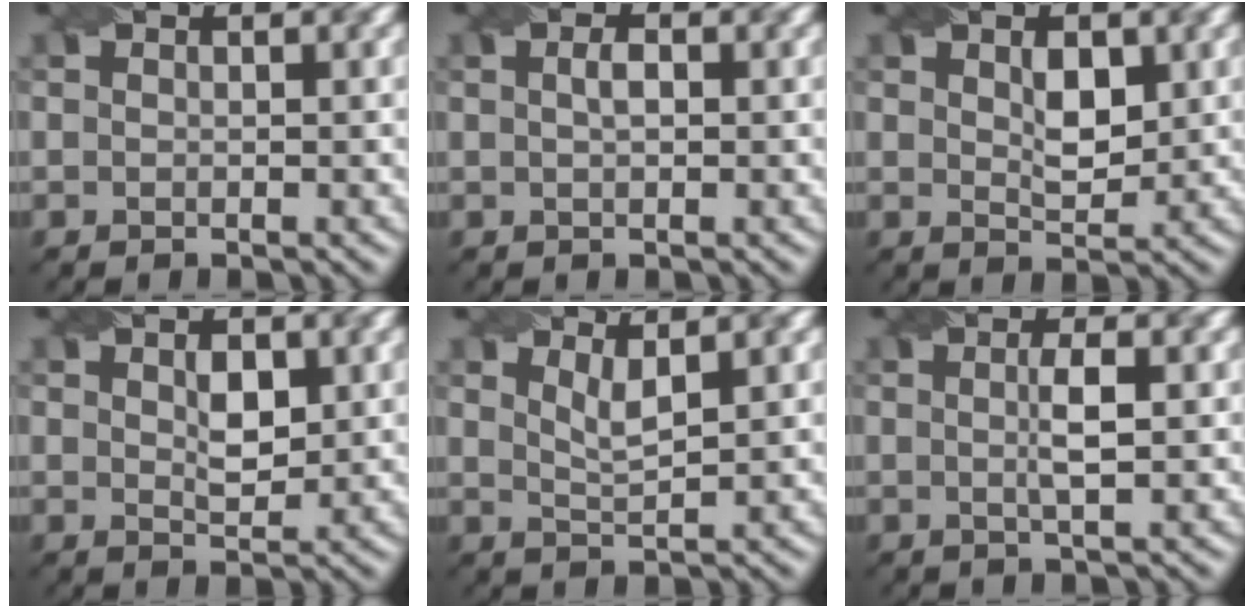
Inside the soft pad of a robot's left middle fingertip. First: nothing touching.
{"total": 1.3, "force": [0.2, 0.5, 1.1], "torque": [-0.023, 0.004, 0.003]}
{"total": 2.9, "force": [1.0, 1.5, 2.3], "torque": [-0.041, -0.002, 0.021]}
{"total": 2.6, "force": [0.8, 1.4, 2.1], "torque": [-0.037, -0.002, 0.018]}
{"total": 2.1, "force": [1.3, 0.5, 1.6], "torque": [-0.028, -0.004, 0.025]}
{"total": 2.4, "force": [0.1, 0.4, 2.4], "torque": [-0.045, 0.003, 0.000]}